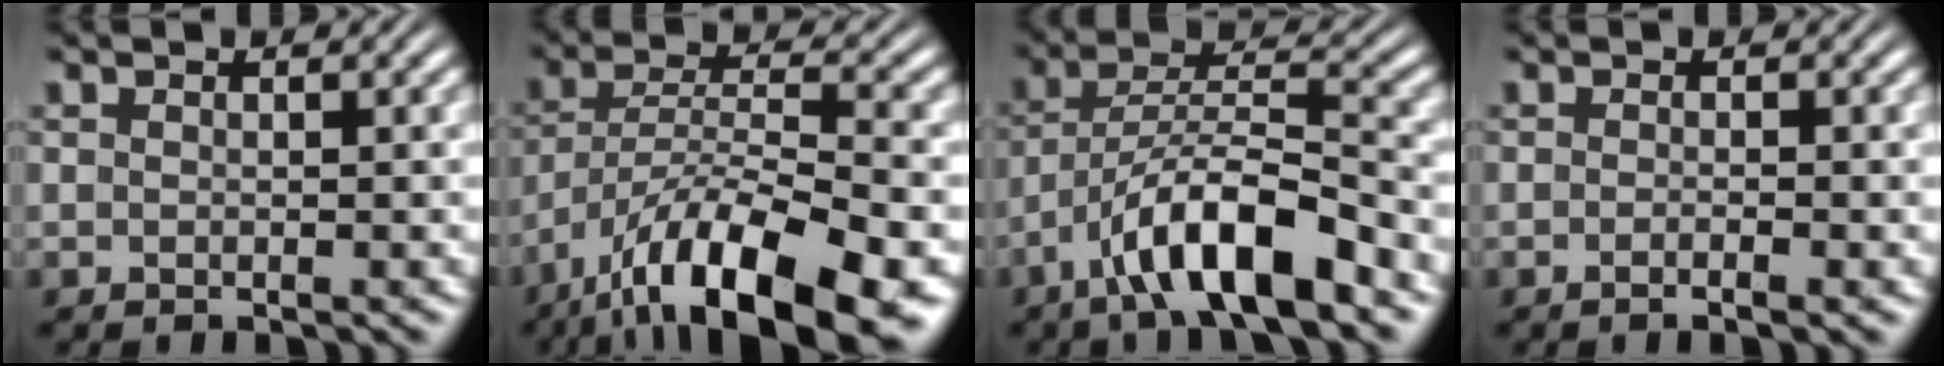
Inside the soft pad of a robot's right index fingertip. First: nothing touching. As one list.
[{"total": 10.3, "force": [-5.3, 4.1, 7.8], "torque": [-0.144, -0.025, -0.066]}, {"total": 6.3, "force": [-2.8, 2.1, 5.2], "torque": [-0.100, -0.010, -0.043]}, {"total": 1.2, "force": [-0.9, 0.0, 0.9], "torque": [-0.019, 0.001, -0.020]}]